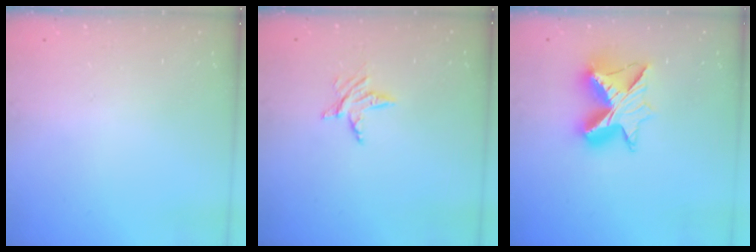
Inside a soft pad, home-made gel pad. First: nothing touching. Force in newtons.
{"total": 6.0, "press": 5.9, "slide": 0.6}
{"total": 11.7, "press": 11.7, "slide": 0.8}